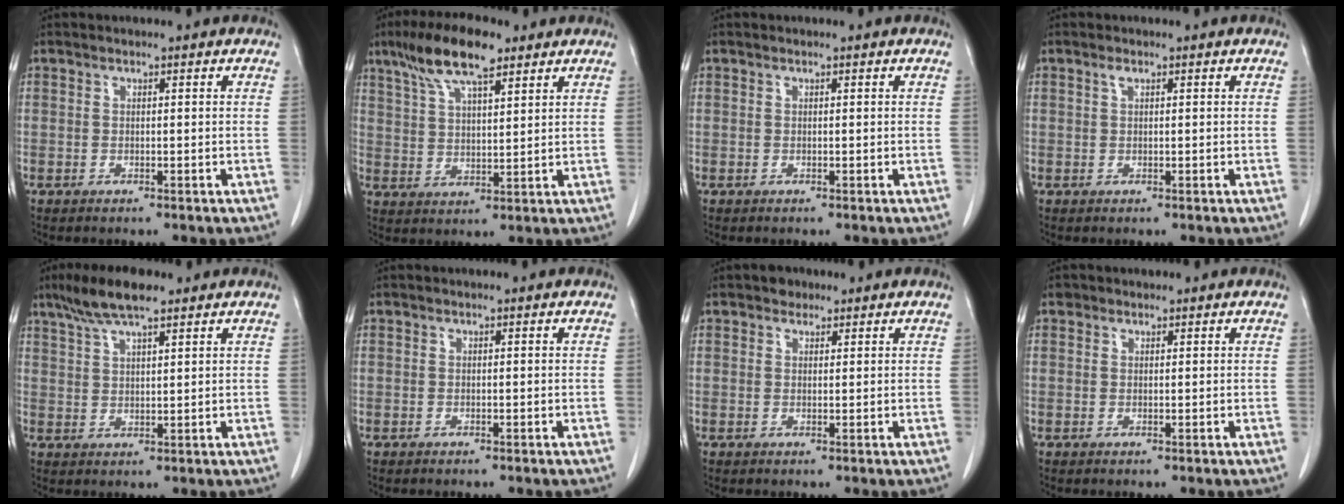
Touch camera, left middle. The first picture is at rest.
{"total": 10.6, "force": [7.2, 2.6, 7.3], "torque": [-0.142, 0.019, 0.130]}
{"total": 0.0}
{"total": 0.7, "force": [0.4, 0.2, 0.5], "torque": [-0.011, 0.002, 0.006]}
{"total": 7.6, "force": [5.6, 1.3, 4.9], "torque": [-0.101, 0.015, 0.103]}
{"total": 0.0}
{"total": 1.8, "force": [1.2, 1.2, 0.4], "torque": [-0.005, 0.004, 0.017]}
{"total": 0.8, "force": [0.6, 0.6, 0.0], "torque": [0.002, 0.001, 0.008]}